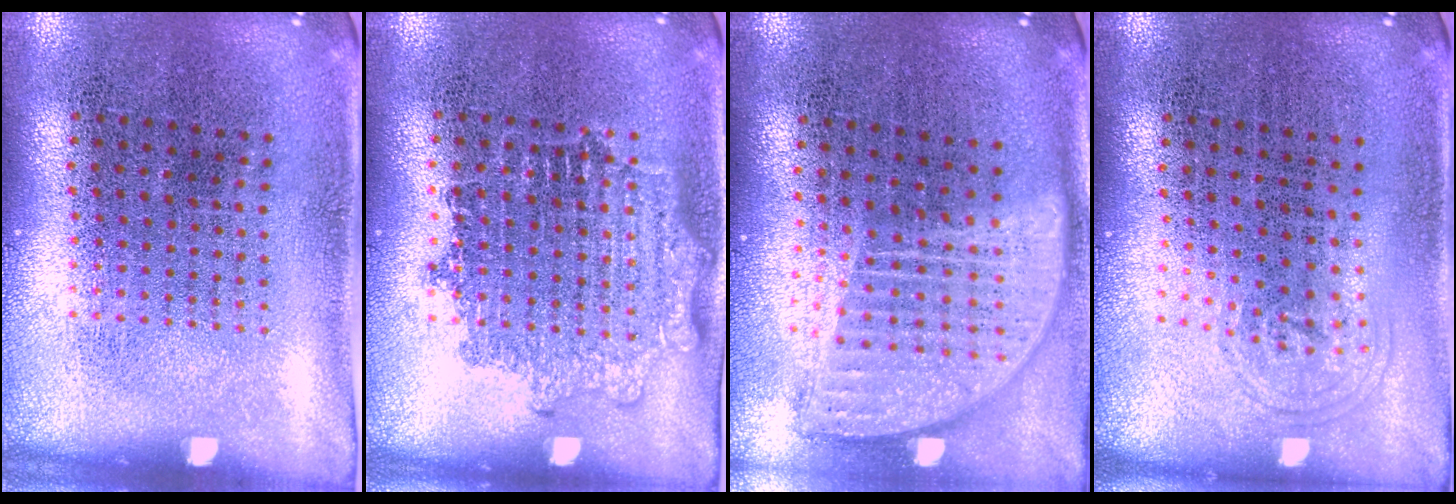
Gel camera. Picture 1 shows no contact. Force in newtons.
{"total": 1.1, "press": 1.1, "slide": 0.1}
{"total": 1.8, "press": 1.5, "slide": 1.1}
{"total": 0.8, "press": 0.6, "slide": 0.5}